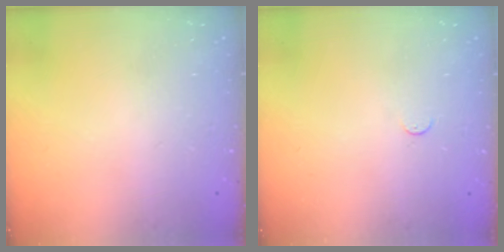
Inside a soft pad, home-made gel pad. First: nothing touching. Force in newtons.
{"total": 2.7, "press": 2.7, "slide": 0.4}